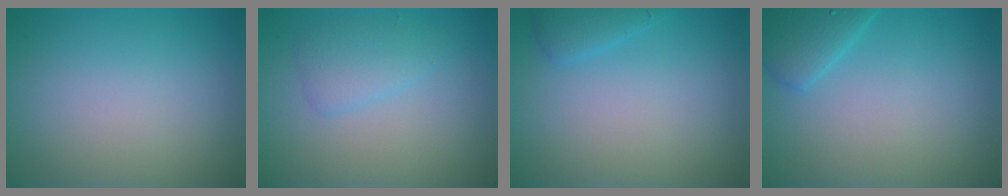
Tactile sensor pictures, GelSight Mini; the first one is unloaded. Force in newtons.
{"total": 2.1, "press": 2.1, "slide": 0.1}
{"total": 1.4, "press": 1.4, "slide": 0.1}
{"total": 2.7, "press": 2.7, "slide": 0.2}